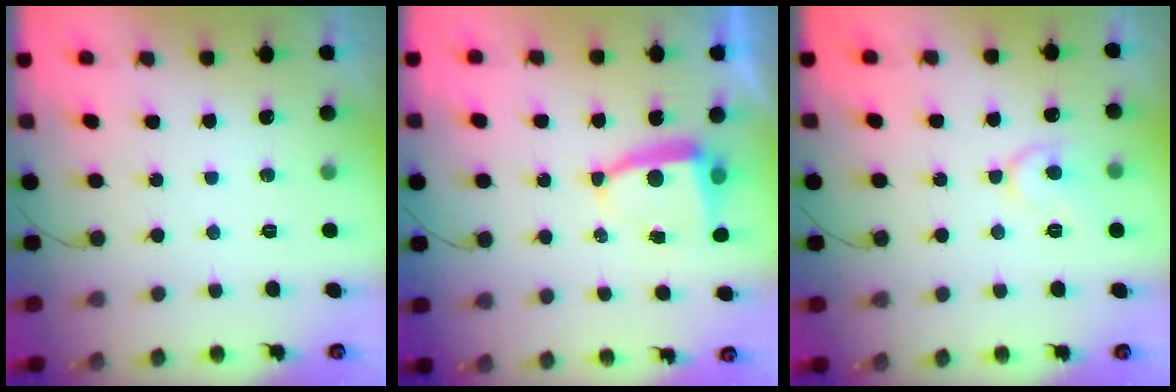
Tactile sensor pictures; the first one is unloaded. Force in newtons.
{"total": 6.0, "press": 5.9, "slide": 0.6}
{"total": 7.5, "press": 7.5, "slide": 0.7}